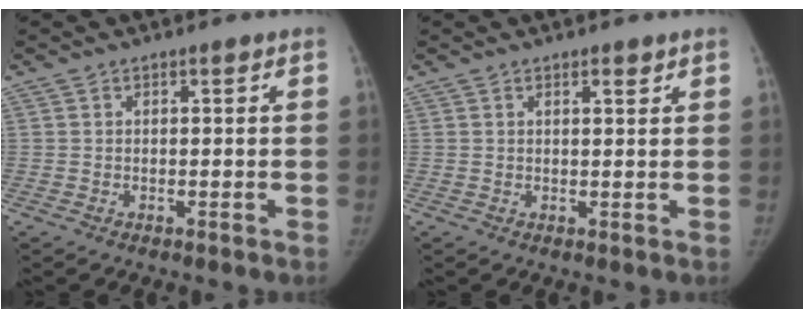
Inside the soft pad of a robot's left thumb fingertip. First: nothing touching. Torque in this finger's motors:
{"motor_torque": [-0.12, -0.28, -0.05, -0.15, 0.05]}